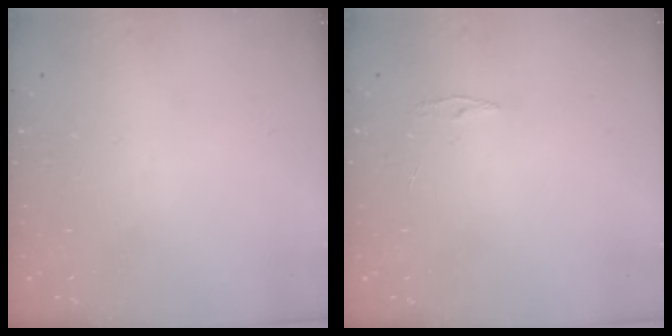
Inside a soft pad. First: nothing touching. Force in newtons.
{"total": 3.8, "press": 3.7, "slide": 0.5}